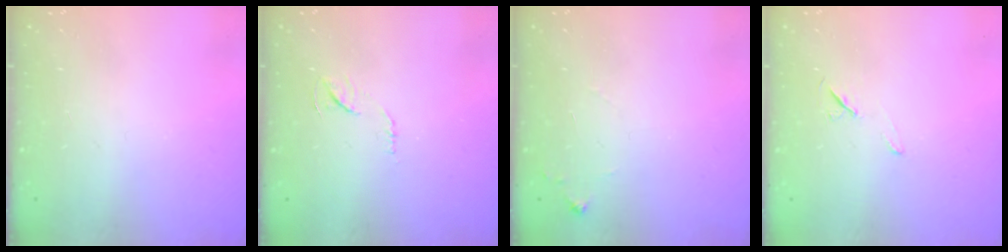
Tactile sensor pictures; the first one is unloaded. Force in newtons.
{"total": 6.1, "press": 6.1, "slide": 0.3}
{"total": 6.7, "press": 6.7, "slide": 0.9}
{"total": 5.7, "press": 5.2, "slide": 2.4}